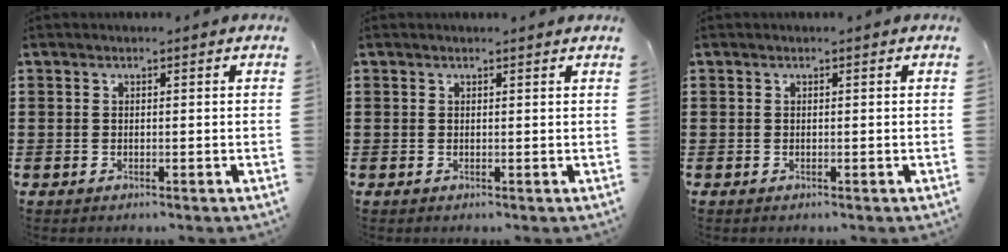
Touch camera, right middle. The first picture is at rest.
{"total": 0.0}
{"total": 0.0}